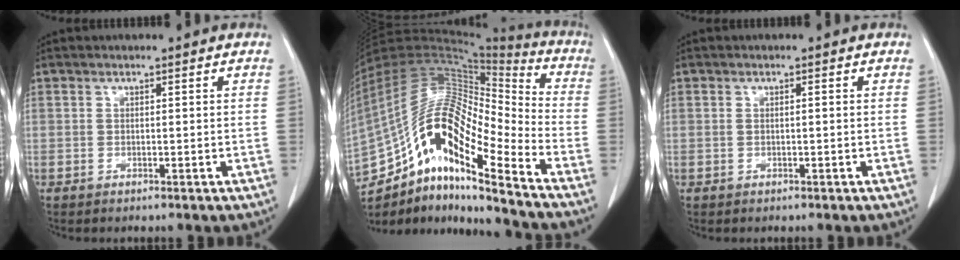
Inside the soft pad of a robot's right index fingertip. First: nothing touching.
{"total": 21.1, "force": [-13.3, 4.5, 15.8], "torque": [-0.321, 0.029, -0.237]}
{"total": 0.6, "force": [-0.1, 0.2, 0.6], "torque": [-0.013, 0.004, 0.000]}